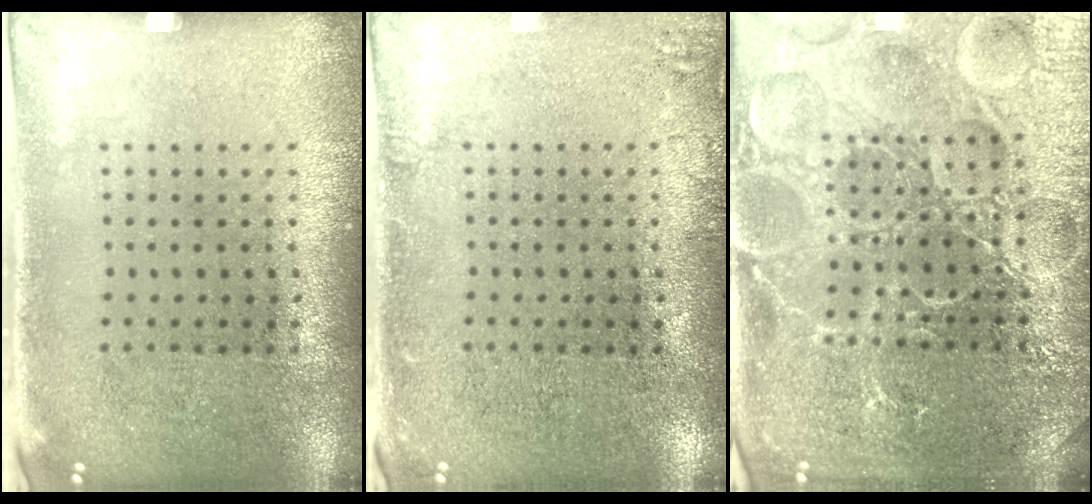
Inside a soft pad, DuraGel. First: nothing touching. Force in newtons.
{"total": 1.5, "press": 1.4, "slide": 0.3}
{"total": 7.5, "press": 7.5, "slide": 1.0}